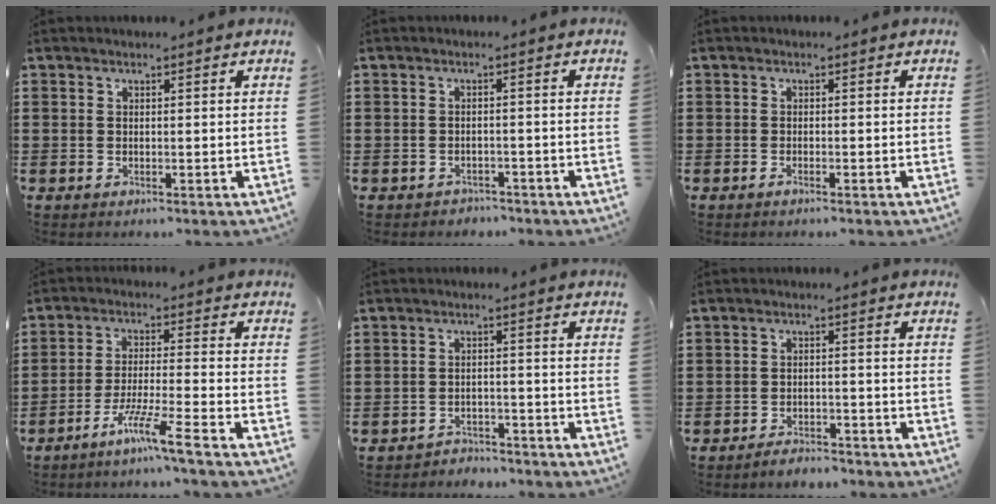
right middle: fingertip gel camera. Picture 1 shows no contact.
{"total": 1.6, "force": [-1.5, 0.5, -0.1], "torque": [-0.005, 0.003, -0.035]}
{"total": 0.6, "force": [-0.5, 0.0, 0.4], "torque": [-0.008, -0.002, -0.009]}
{"total": 6.8, "force": [-5.2, -0.4, 4.4], "torque": [-0.086, -0.010, -0.100]}
{"total": 2.7, "force": [-2.7, 0.5, -0.2], "torque": [-0.007, 0.000, -0.059]}
{"total": 2.7, "force": [-2.7, 0.4, 0.1], "torque": [-0.009, 0.002, -0.056]}